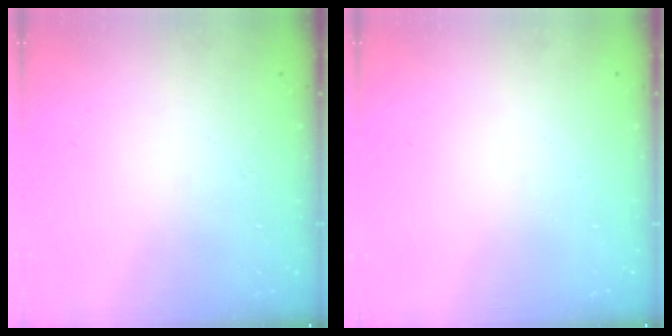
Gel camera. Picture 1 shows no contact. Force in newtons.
{"total": 0.0}